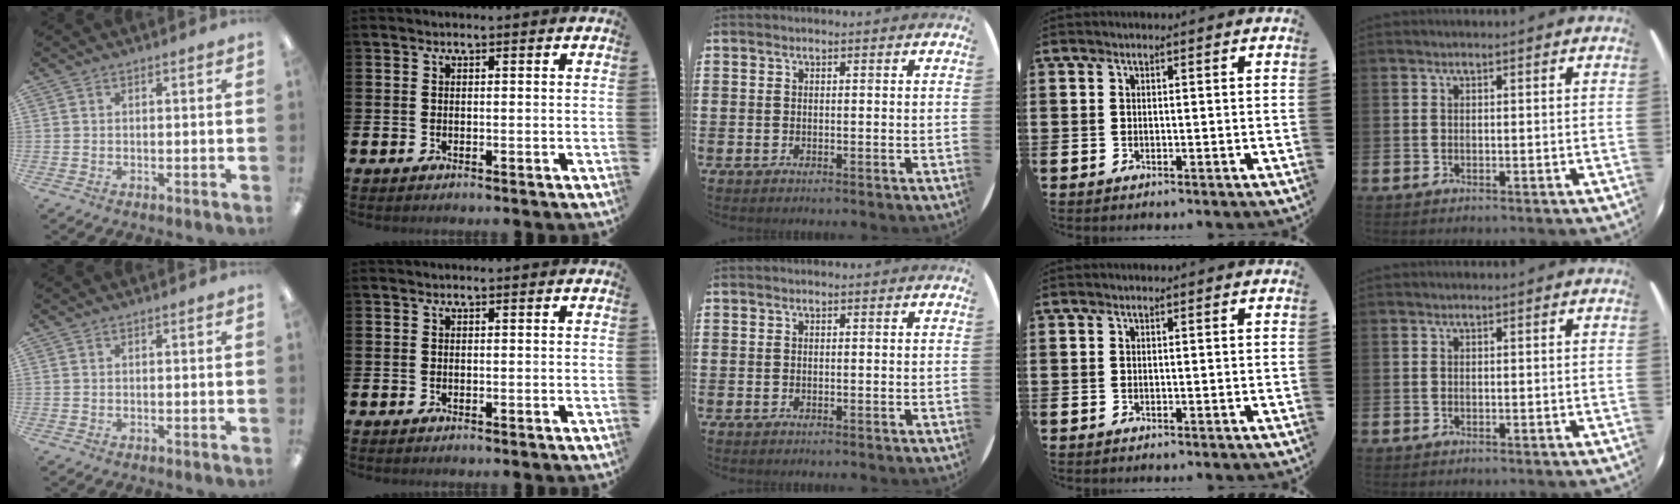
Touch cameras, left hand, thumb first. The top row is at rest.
{}